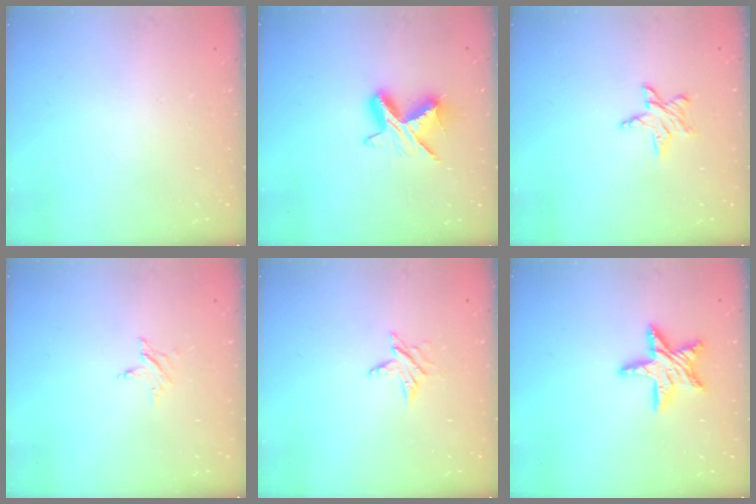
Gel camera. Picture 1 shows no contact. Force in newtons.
{"total": 8.5, "press": 8.4, "slide": 0.2}
{"total": 4.7, "press": 4.7, "slide": 0.5}
{"total": 2.7, "press": 2.7, "slide": 0.3}
{"total": 4.4, "press": 4.3, "slide": 0.4}
{"total": 13.1, "press": 13.0, "slide": 1.2}